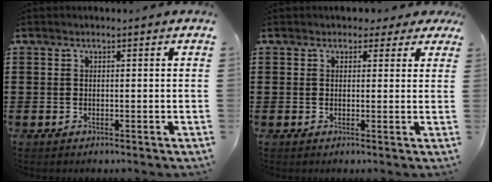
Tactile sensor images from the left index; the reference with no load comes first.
{"total": 1.8, "force": [1.2, 1.2, 0.5], "torque": [-0.010, 0.007, 0.020]}